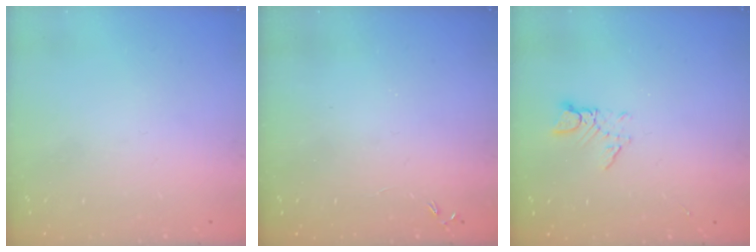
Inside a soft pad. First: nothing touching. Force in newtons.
{"total": 0.0}
{"total": 3.1, "press": 3.1, "slide": 0.4}